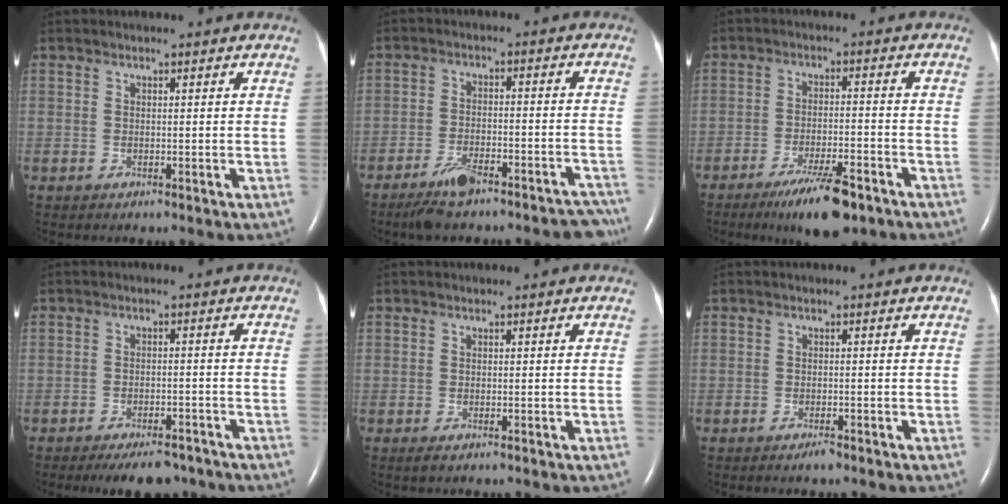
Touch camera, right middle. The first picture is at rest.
{"total": 9.8, "force": [-8.4, 2.1, 4.6], "torque": [-0.050, 0.009, -0.133]}
{"total": 8.8, "force": [-6.0, 1.7, 6.3], "torque": [-0.111, -0.013, -0.096]}
{"total": 7.3, "force": [-6.0, 2.7, 3.2], "torque": [-0.039, -0.001, -0.086]}
{"total": 0.7, "force": [-0.4, 0.3, 0.5], "torque": [-0.008, -0.001, -0.005]}
{"total": 1.3, "force": [-1.1, 0.2, 0.8], "torque": [-0.020, -0.002, -0.015]}